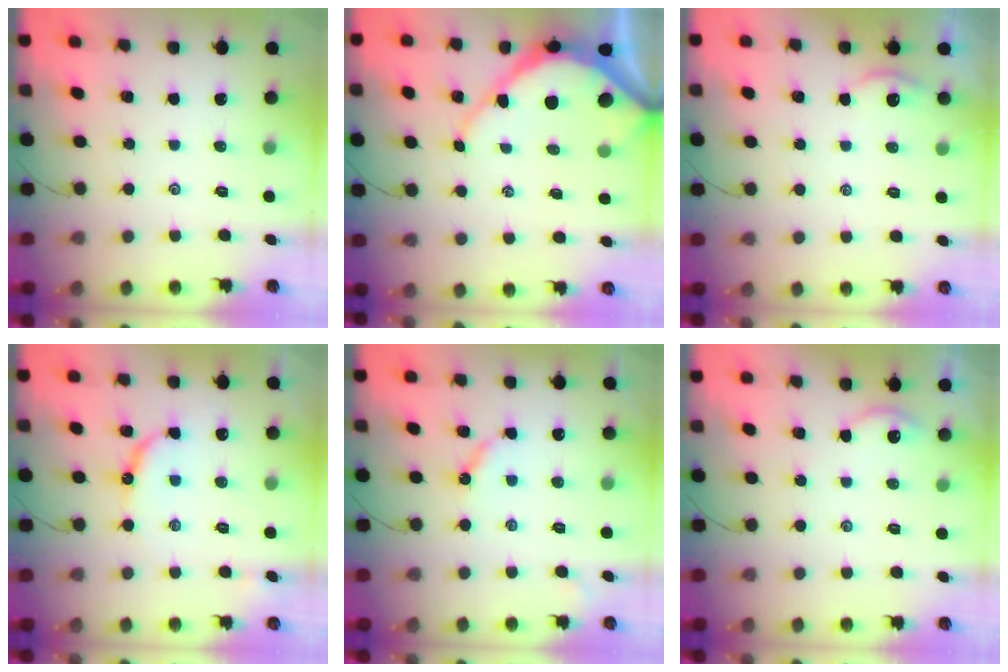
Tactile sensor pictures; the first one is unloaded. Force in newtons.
{"total": 8.5, "press": 8.5, "slide": 1.0}
{"total": 2.2, "press": 2.2, "slide": 0.3}
{"total": 8.4, "press": 8.4, "slide": 0.6}
{"total": 5.6, "press": 5.6, "slide": 0.5}
{"total": 4.5, "press": 4.5, "slide": 0.3}